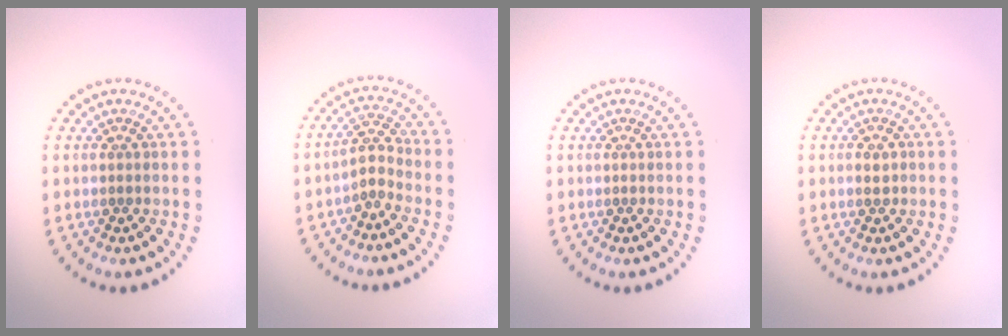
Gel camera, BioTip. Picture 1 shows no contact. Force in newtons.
{"total": 2.0, "press": 1.5, "slide": 1.4}
{"total": 0.0}
{"total": 1.1, "press": 1.1, "slide": 0.2}